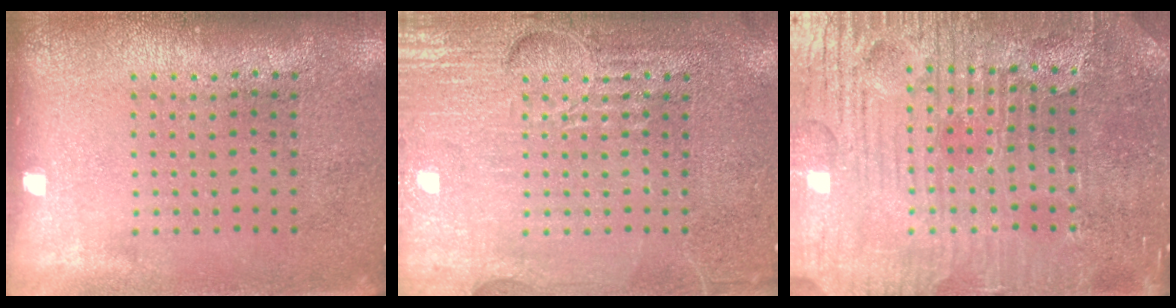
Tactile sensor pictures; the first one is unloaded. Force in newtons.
{"total": 5.6, "press": 5.5, "slide": 0.8}
{"total": 5.3, "press": 5.0, "slide": 1.5}